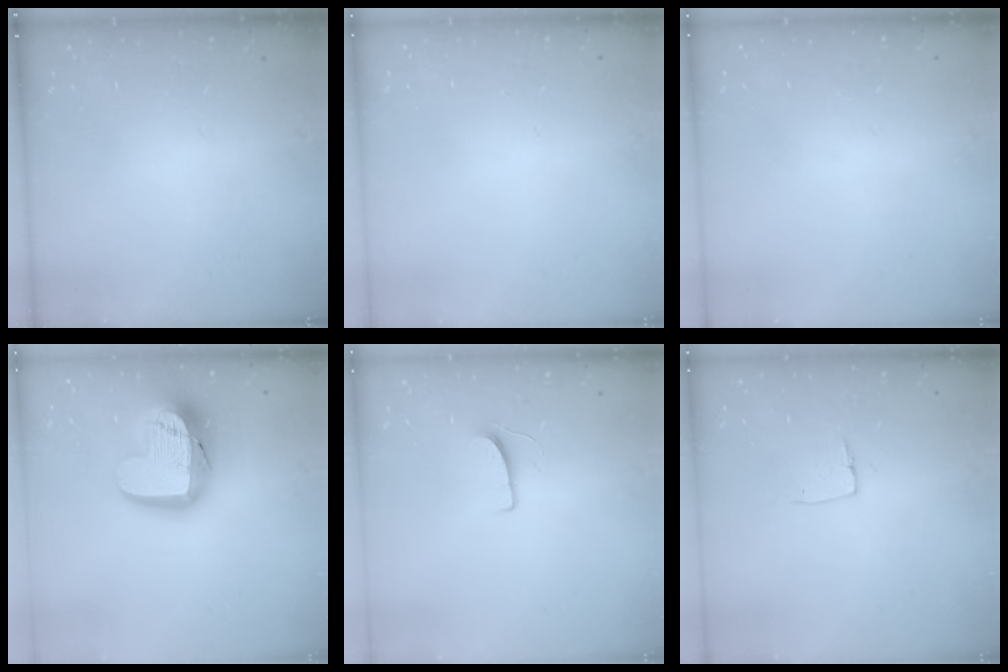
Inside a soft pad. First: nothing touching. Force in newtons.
{"total": 0.0}
{"total": 0.0}
{"total": 19.0, "press": 19.0, "slide": 1.6}
{"total": 5.1, "press": 5.0, "slide": 0.5}
{"total": 6.0, "press": 6.0, "slide": 0.4}